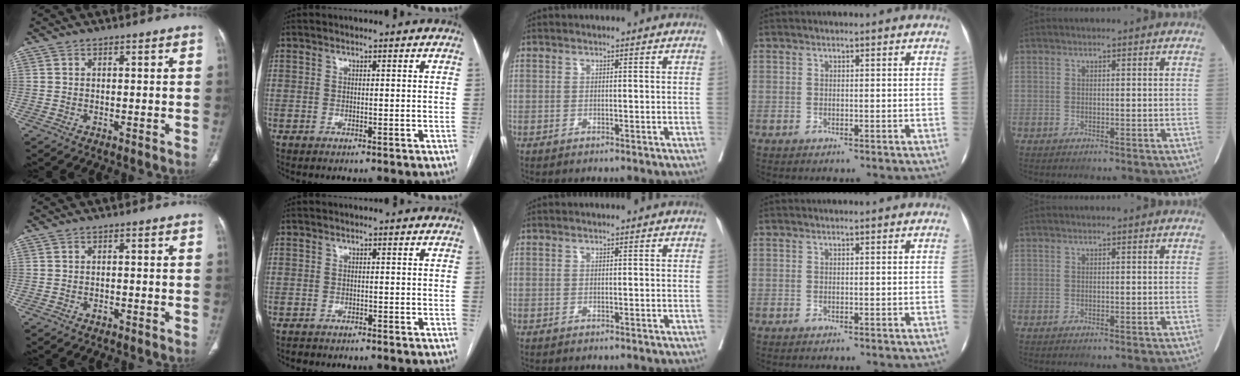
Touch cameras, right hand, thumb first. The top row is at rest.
{"thumb": {"total": 0.8, "force": [-0.5, 0.5, 0.3], "torque": [-0.008, 0.004, -0.008]}, "index": {"total": 0.9, "force": [-0.8, 0.5, -0.2], "torque": [-0.004, 0.000, -0.017]}}